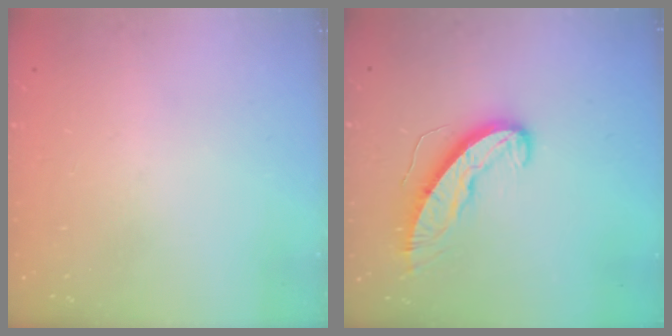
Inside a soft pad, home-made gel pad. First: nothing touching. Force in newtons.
{"total": 11.5, "press": 11.4, "slide": 0.9}